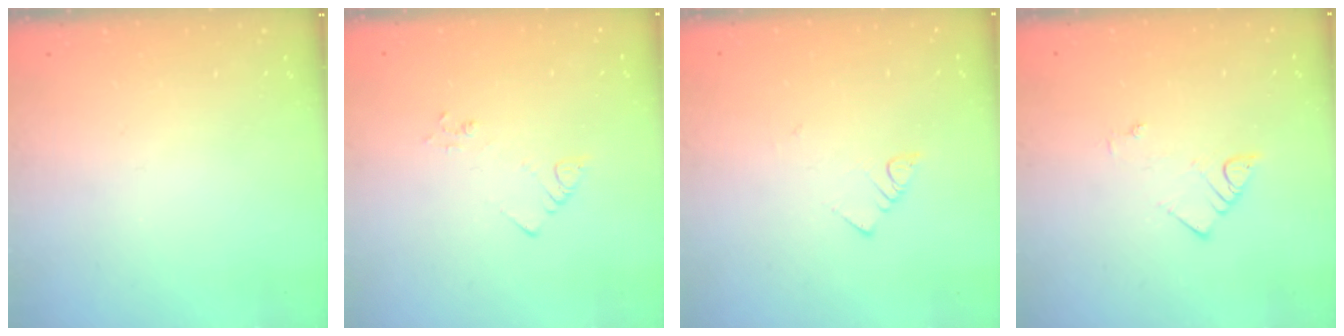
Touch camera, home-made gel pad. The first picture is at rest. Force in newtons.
{"total": 2.6, "press": 2.6, "slide": 0.3}
{"total": 2.9, "press": 2.9, "slide": 0.2}
{"total": 1.9, "press": 1.8, "slide": 0.4}